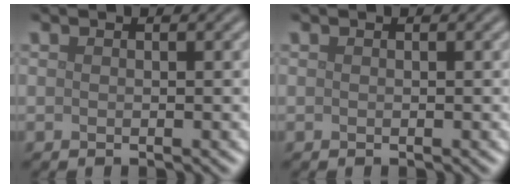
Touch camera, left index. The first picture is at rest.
{"total": 0.0}